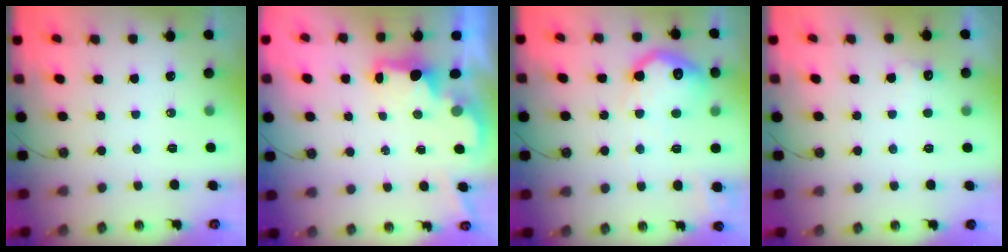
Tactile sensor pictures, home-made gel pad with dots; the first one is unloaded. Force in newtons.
{"total": 2.1, "press": 2.0, "slide": 0.7}
{"total": 17.8, "press": 17.8, "slide": 1.1}
{"total": 5.7, "press": 5.5, "slide": 1.3}